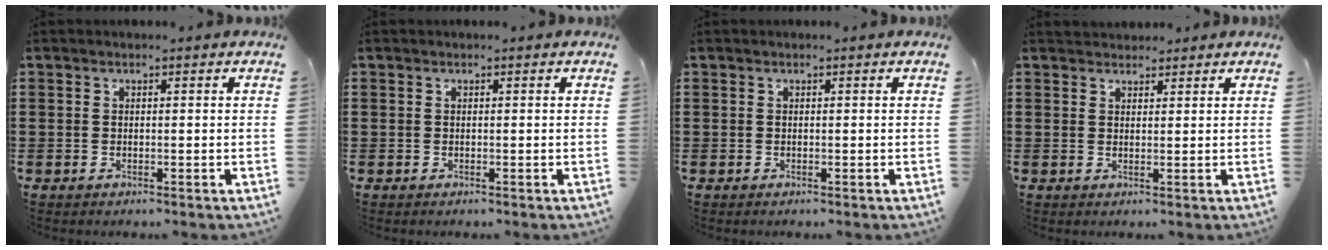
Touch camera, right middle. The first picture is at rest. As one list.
[{"total": 0.0}, {"total": 0.0}, {"total": 1.7, "force": [1.6, 0.6, -0.2], "torque": [0.007, 0.002, 0.030]}]